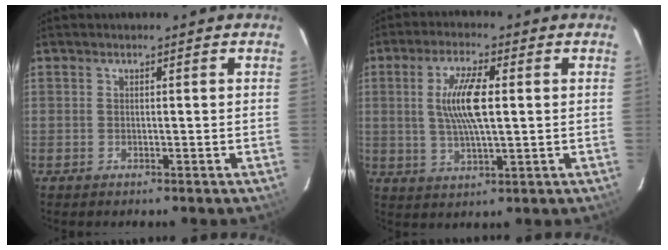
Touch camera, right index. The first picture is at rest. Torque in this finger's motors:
{"motor_torque": [0.53, 0.11, 0.32, 0.18]}